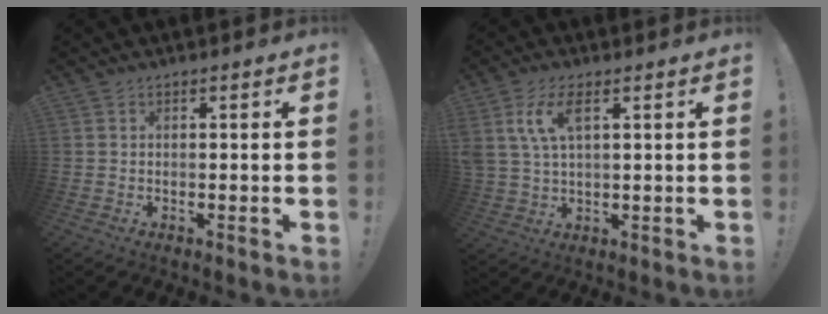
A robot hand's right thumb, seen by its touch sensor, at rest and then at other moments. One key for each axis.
{"total": 9.0, "fx": 3.6, "fy": 4.2, "fz": 7.1, "tx": -0.151, "ty": -0.005, "tz": 0.064}